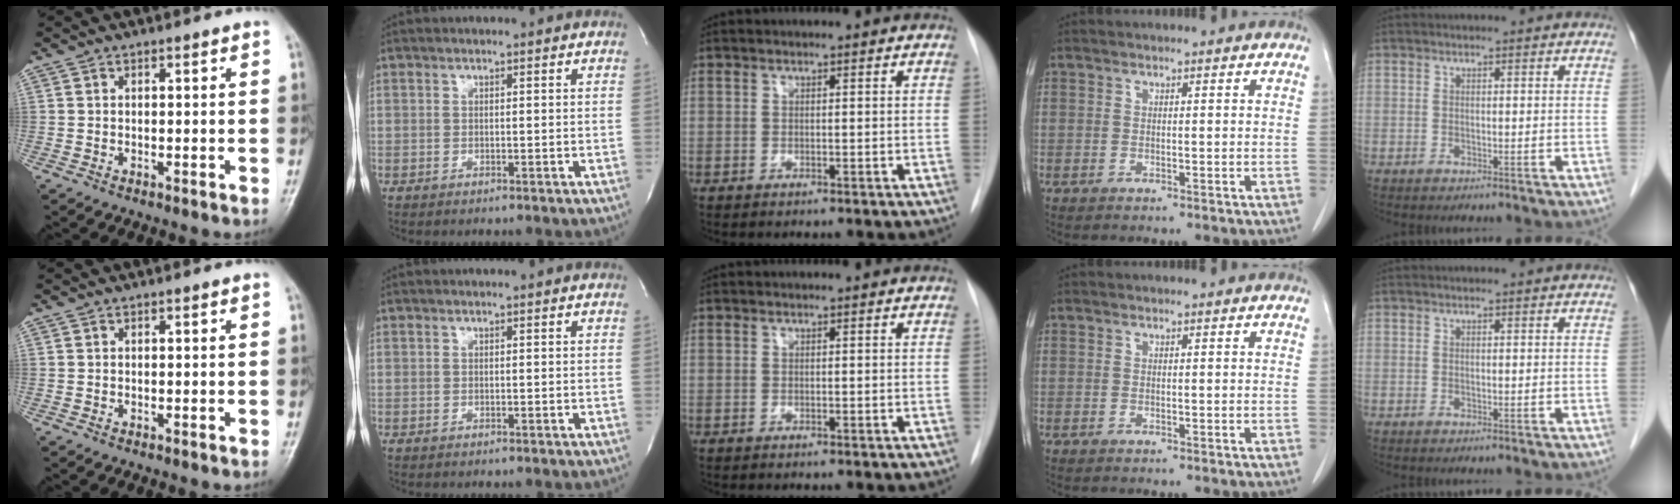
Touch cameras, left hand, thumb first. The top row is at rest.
{}